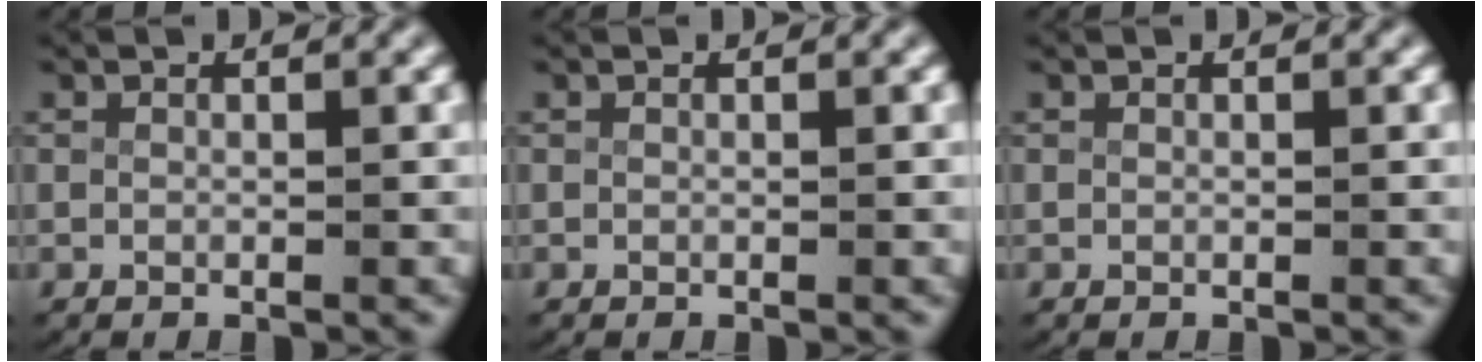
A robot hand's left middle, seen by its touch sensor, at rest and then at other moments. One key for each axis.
{"total": 0.0}
{"total": 0.0}